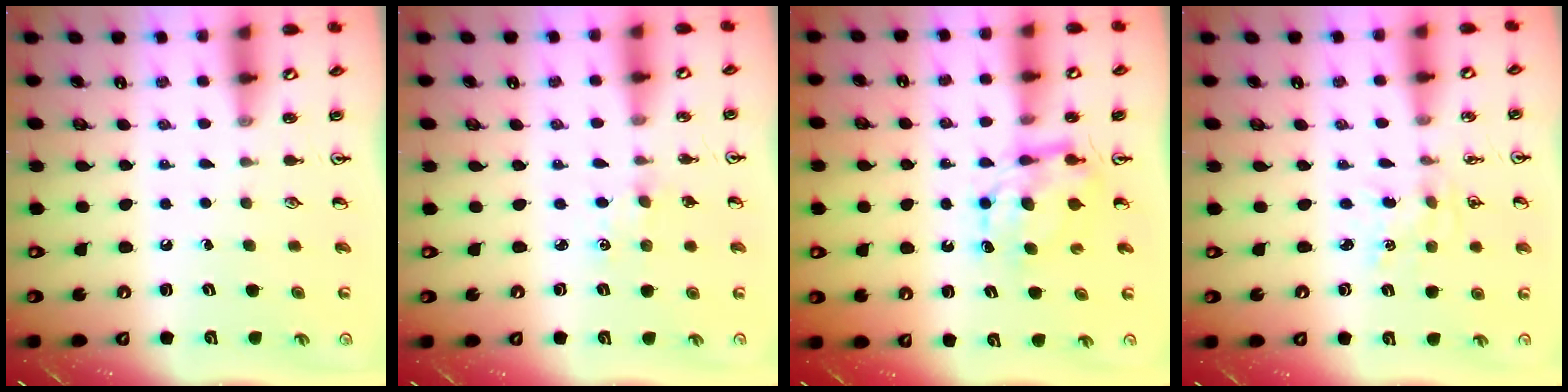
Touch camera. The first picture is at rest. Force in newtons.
{"total": 0.7, "press": 0.7, "slide": 0.1}
{"total": 7.0, "press": 7.0, "slide": 0.6}
{"total": 0.6, "press": 0.6, "slide": 0.1}